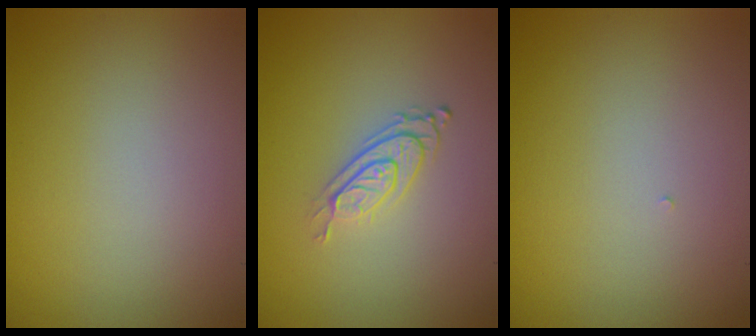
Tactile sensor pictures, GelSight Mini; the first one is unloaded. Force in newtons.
{"total": 2.9, "press": 2.0, "slide": 2.0}
{"total": 0.0}